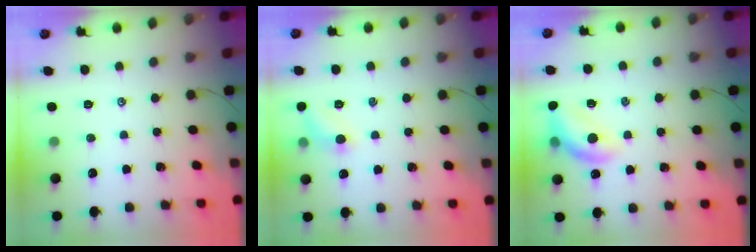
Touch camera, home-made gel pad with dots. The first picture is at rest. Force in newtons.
{"total": 6.9, "press": 6.7, "slide": 1.7}
{"total": 14.0, "press": 13.8, "slide": 2.7}